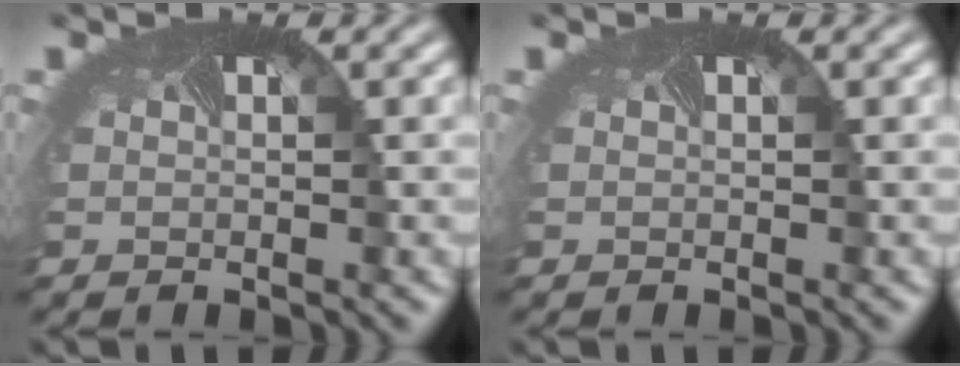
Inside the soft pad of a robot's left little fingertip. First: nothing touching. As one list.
[{"total": 0.0}]